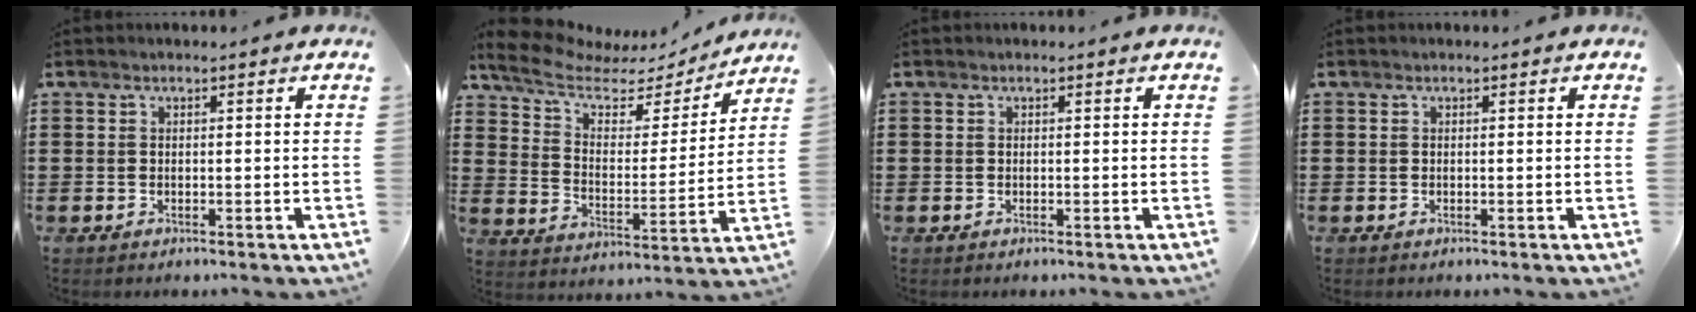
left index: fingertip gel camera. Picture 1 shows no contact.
{"total": 7.2, "force": [5.9, 2.7, 3.3], "torque": [-0.092, -0.026, 0.100]}
{"total": 0.0}
{"total": 0.0}